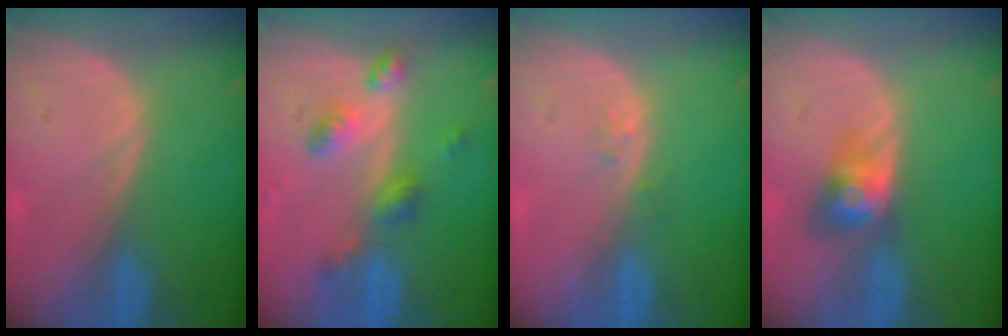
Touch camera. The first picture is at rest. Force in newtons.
{"total": 5.9, "press": 5.2, "slide": 2.8}
{"total": 0.9, "press": 0.9, "slide": 0.2}
{"total": 4.0, "press": 4.0, "slide": 0.3}